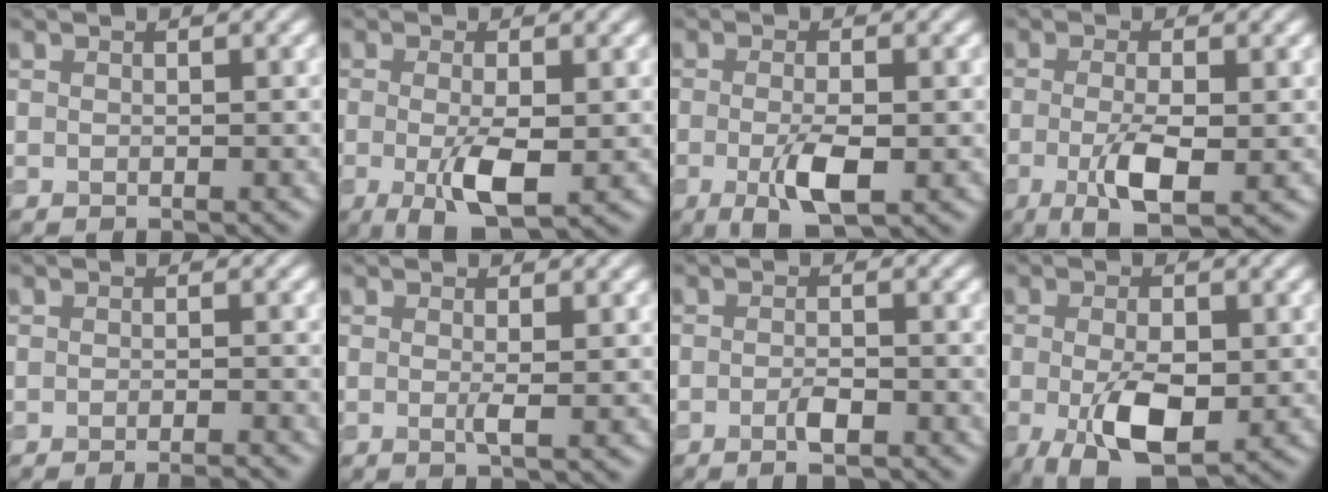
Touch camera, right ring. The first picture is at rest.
{"total": 5.1, "force": [-1.1, 1.5, 4.7], "torque": [-0.098, -0.015, -0.018]}
{"total": 4.5, "force": [-1.2, 1.3, 4.1], "torque": [-0.084, -0.010, -0.021]}
{"total": 5.3, "force": [-1.3, 1.5, 4.8], "torque": [-0.101, -0.012, -0.024]}
{"total": 2.9, "force": [-2.2, 0.4, 1.8], "torque": [-0.017, 0.002, -0.036]}
{"total": 1.4, "force": [0.0, 0.1, 1.4], "torque": [-0.031, -0.004, -0.003]}
{"total": 2.3, "force": [-1.3, 0.5, 1.9], "torque": [-0.036, -0.002, -0.024]}
{"total": 7.0, "force": [-1.6, 3.3, 5.9], "torque": [-0.125, -0.014, -0.021]}